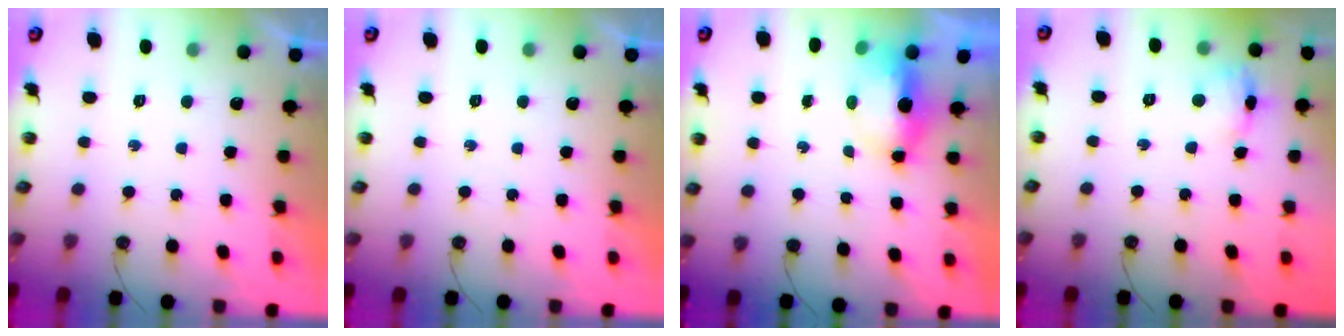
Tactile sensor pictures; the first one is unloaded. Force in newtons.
{"total": 0.0}
{"total": 6.0, "press": 6.0, "slide": 0.7}
{"total": 6.1, "press": 6.0, "slide": 1.2}